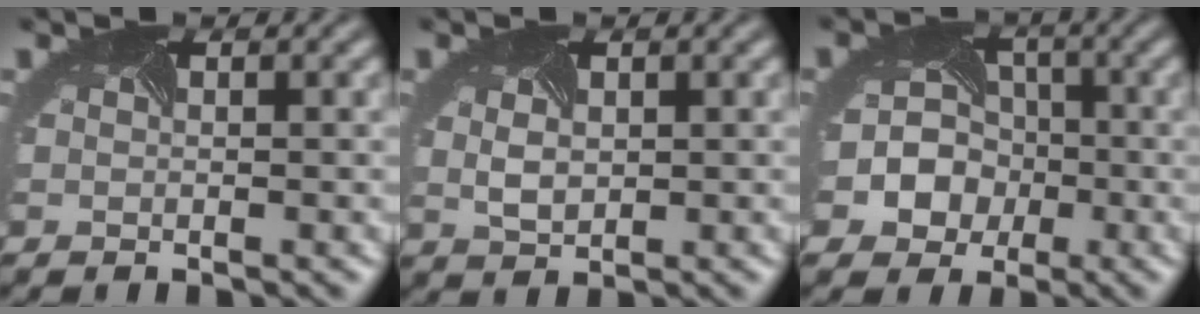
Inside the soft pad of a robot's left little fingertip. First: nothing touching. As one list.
[{"total": 1.8, "force": [0.4, 1.3, 1.2], "torque": [-0.032, -0.006, 0.014]}, {"total": 7.2, "force": [-1.9, 6.5, 2.6], "torque": [-0.044, 0.004, -0.052]}]